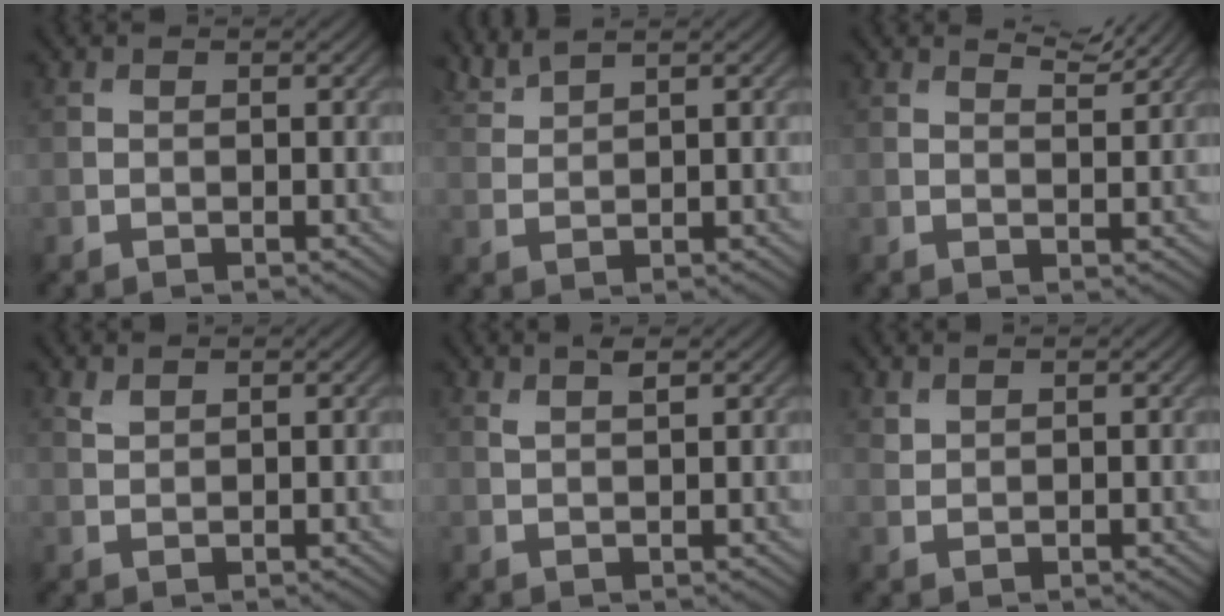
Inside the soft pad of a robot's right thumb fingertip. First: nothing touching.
{"total": 2.7, "force": [2.4, 0.3, 1.2], "torque": [-0.028, 0.008, 0.058]}
{"total": 2.4, "force": [2.1, 0.3, 1.0], "torque": [-0.019, -0.003, 0.037]}
{"total": 1.2, "force": [1.0, 0.4, 0.5], "torque": [-0.019, -0.001, 0.025]}
{"total": 1.7, "force": [1.2, 0.3, 1.2], "torque": [-0.028, 0.001, 0.023]}
{"total": 1.1, "force": [1.0, 0.3, 0.3], "torque": [-0.013, -0.001, 0.026]}